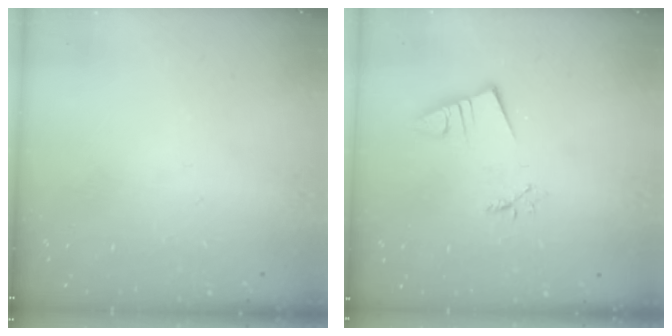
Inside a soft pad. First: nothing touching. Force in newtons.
{"total": 2.8, "press": 2.8, "slide": 0.4}